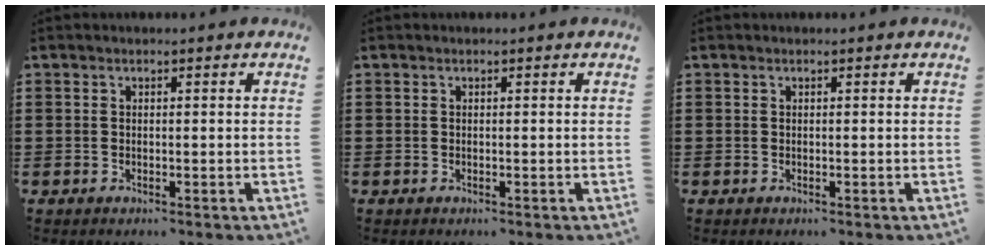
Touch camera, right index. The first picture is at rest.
{"total": 0.0}
{"total": 0.0}